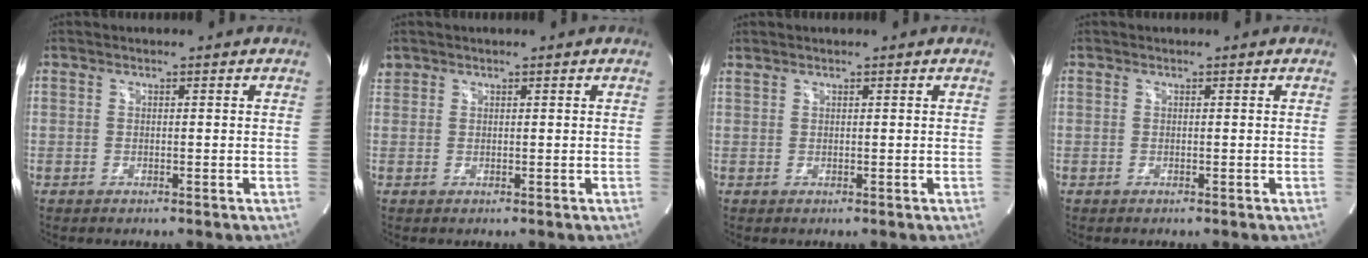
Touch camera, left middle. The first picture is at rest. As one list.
[{"total": 1.4, "force": [1.1, 0.9, 0.0], "torque": [-0.002, 0.017, 0.023]}, {"total": 0.6, "force": [0.6, -0.1, 0.1], "torque": [-0.014, 0.009, 0.021]}, {"total": 0.0}]